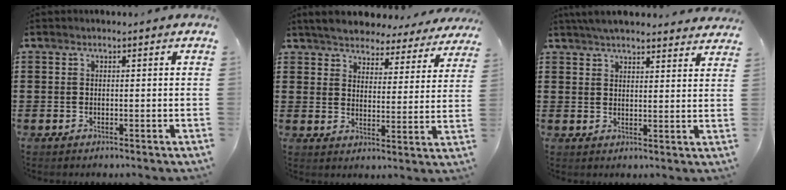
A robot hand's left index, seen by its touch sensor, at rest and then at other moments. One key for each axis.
{"total": 5.1, "fx": 5.1, "fy": 0.5, "fz": 0.3, "tx": -0.037, "ty": -0.034, "tz": 0.087}
{"total": 4.4, "fx": 4.2, "fy": 0.5, "fz": 1.0, "tx": -0.031, "ty": -0.009, "tz": 0.080}